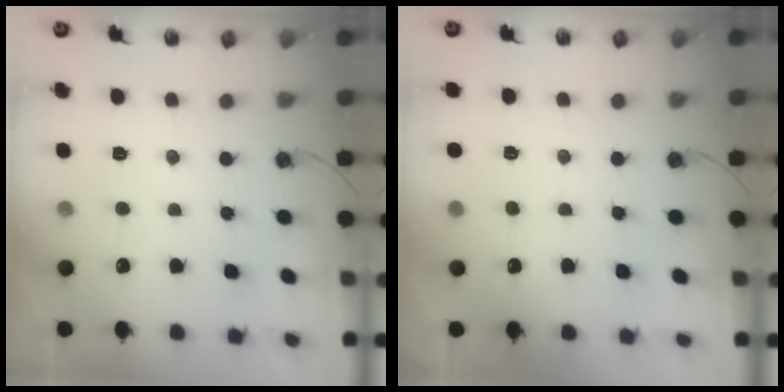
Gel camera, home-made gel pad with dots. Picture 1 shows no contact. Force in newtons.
{"total": 2.8, "press": 2.6, "slide": 1.0}